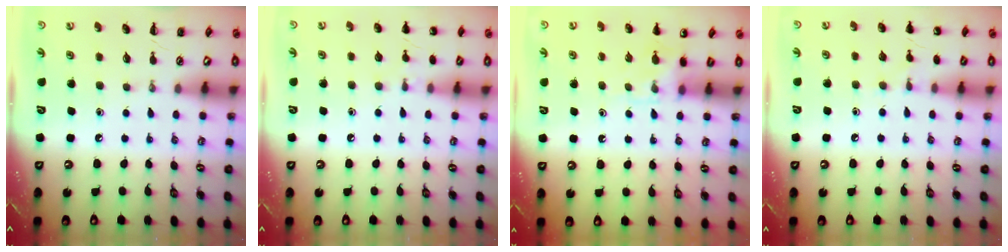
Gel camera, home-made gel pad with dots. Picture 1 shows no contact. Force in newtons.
{"total": 6.6, "press": 6.4, "slide": 1.5}
{"total": 6.0, "press": 5.7, "slide": 1.8}
{"total": 7.0, "press": 6.7, "slide": 2.1}